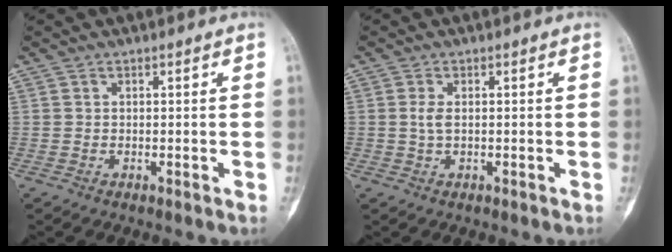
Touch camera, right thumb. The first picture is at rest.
{"total": 1.7, "force": [0.1, 0.9, 1.5], "torque": [-0.034, 0.000, 0.002]}